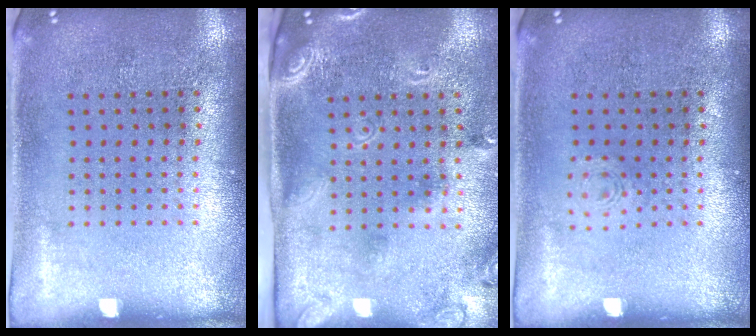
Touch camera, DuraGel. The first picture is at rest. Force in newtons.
{"total": 2.5, "press": 1.7, "slide": 1.9}
{"total": 0.7, "press": 0.6, "slide": 0.2}